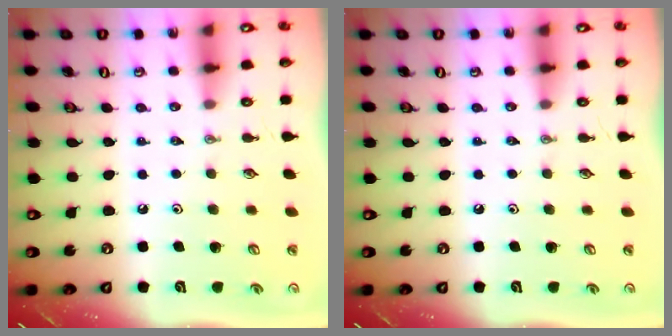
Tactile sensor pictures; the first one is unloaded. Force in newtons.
{"total": 0.0}